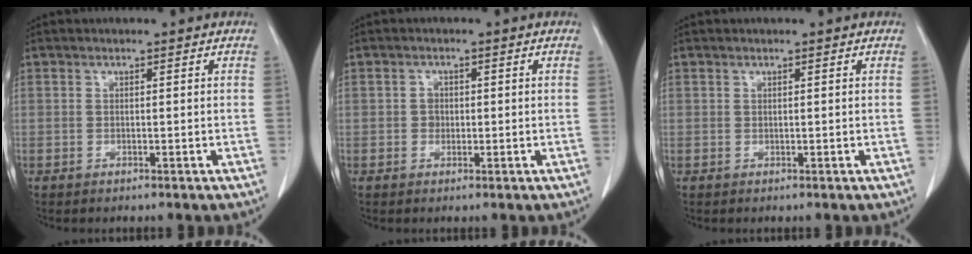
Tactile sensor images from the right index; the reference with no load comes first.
{"total": 1.5, "force": [-0.1, 1.4, 0.6], "torque": [-0.008, 0.004, -0.003]}
{"total": 0.0}